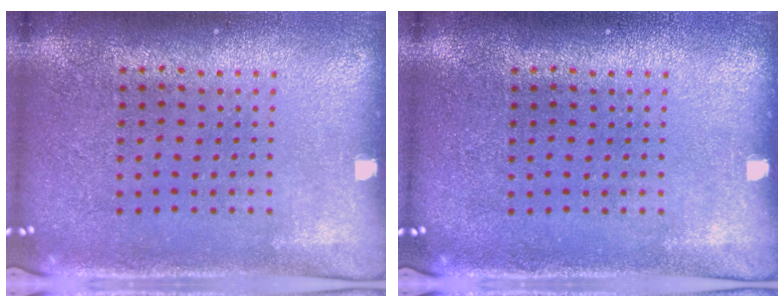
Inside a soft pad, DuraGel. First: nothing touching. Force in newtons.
{"total": 0.0}